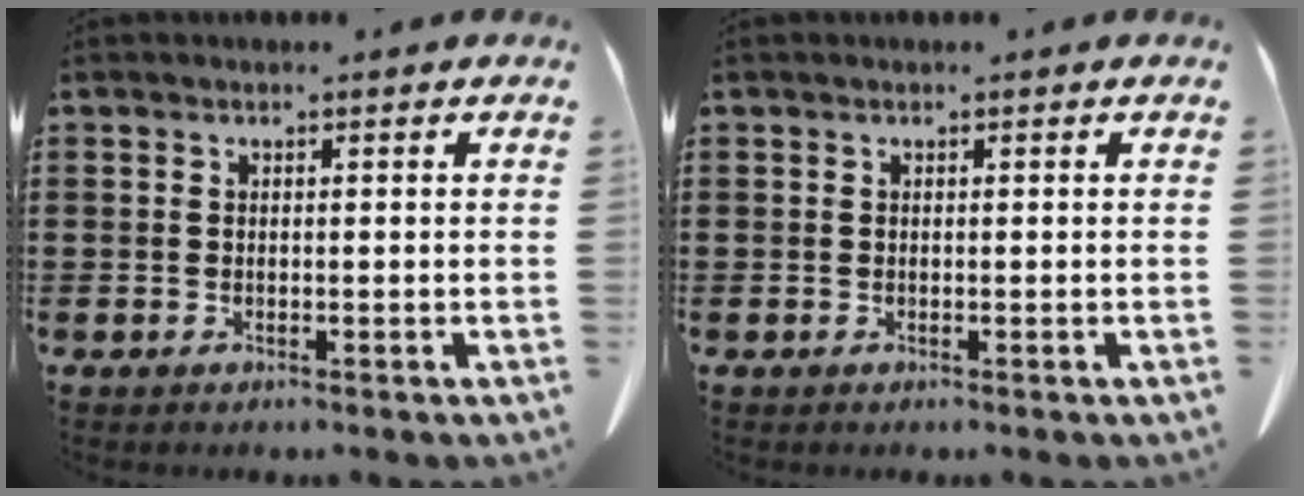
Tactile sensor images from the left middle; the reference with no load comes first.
{"total": 0.0}